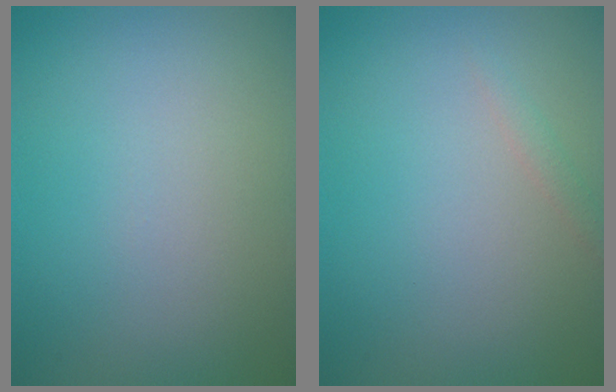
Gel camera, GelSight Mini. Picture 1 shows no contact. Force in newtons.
{"total": 0.7, "press": 0.7, "slide": 0.0}